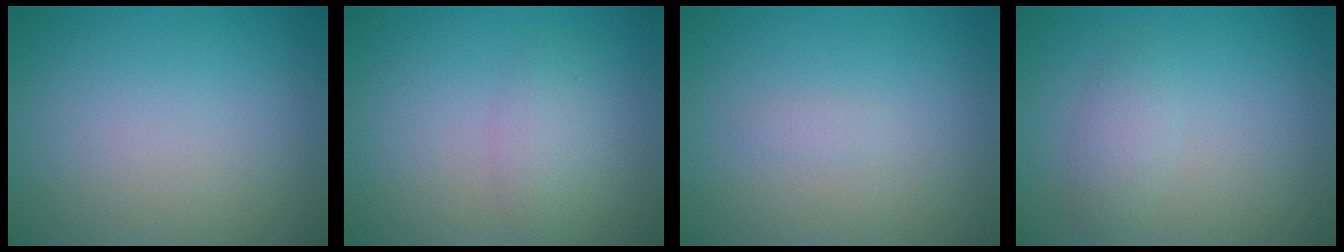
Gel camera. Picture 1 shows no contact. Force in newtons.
{"total": 2.0, "press": 2.0, "slide": 0.1}
{"total": 0.5, "press": 0.5, "slide": 0.0}
{"total": 1.6, "press": 1.6, "slide": 0.0}